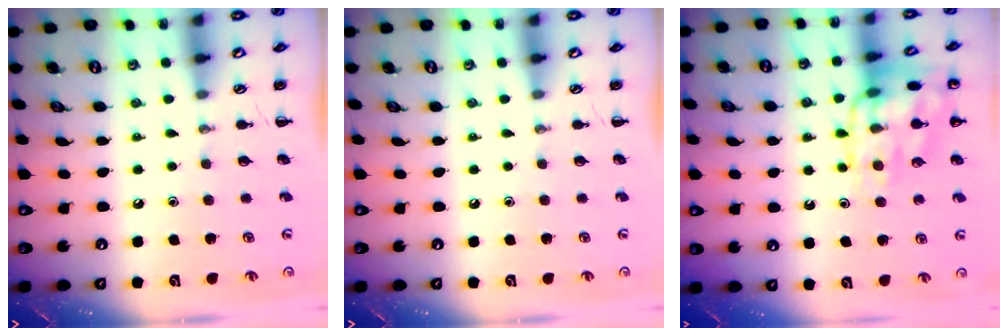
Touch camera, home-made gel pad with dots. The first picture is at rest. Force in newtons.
{"total": 0.0}
{"total": 16.2, "press": 16.1, "slide": 1.6}